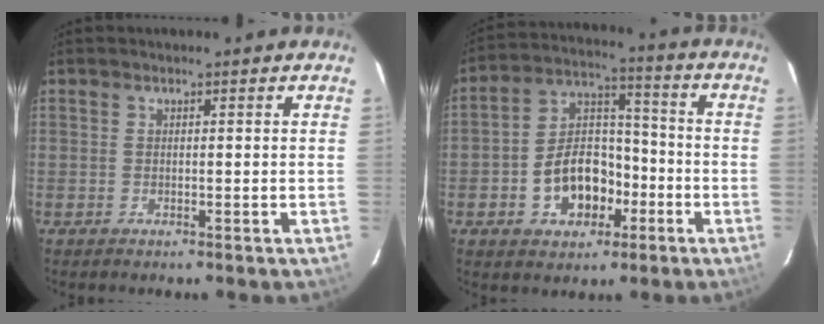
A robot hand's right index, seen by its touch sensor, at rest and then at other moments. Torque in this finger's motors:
{"motor_torque": [1.05, -0.93, 0.36, 0.07]}